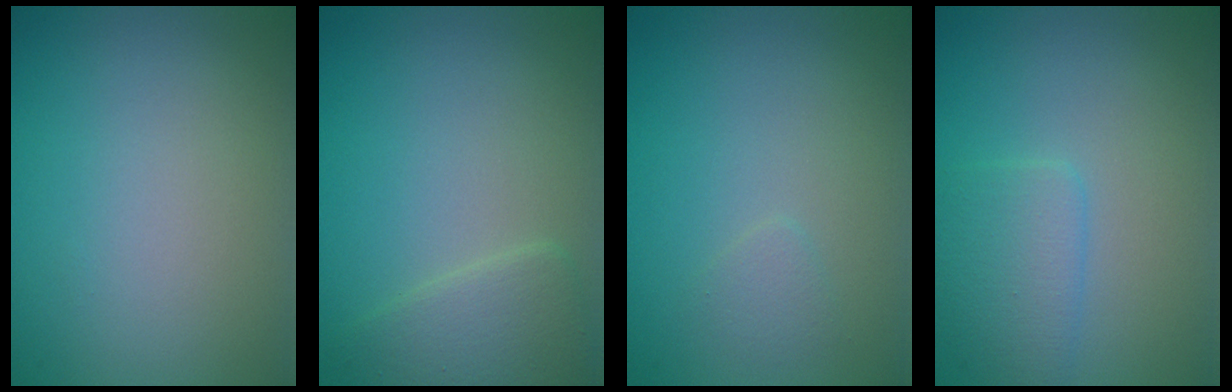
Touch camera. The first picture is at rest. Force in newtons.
{"total": 2.7, "press": 2.7, "slide": 0.1}
{"total": 0.8, "press": 0.8, "slide": 0.0}
{"total": 2.5, "press": 2.5, "slide": 0.1}